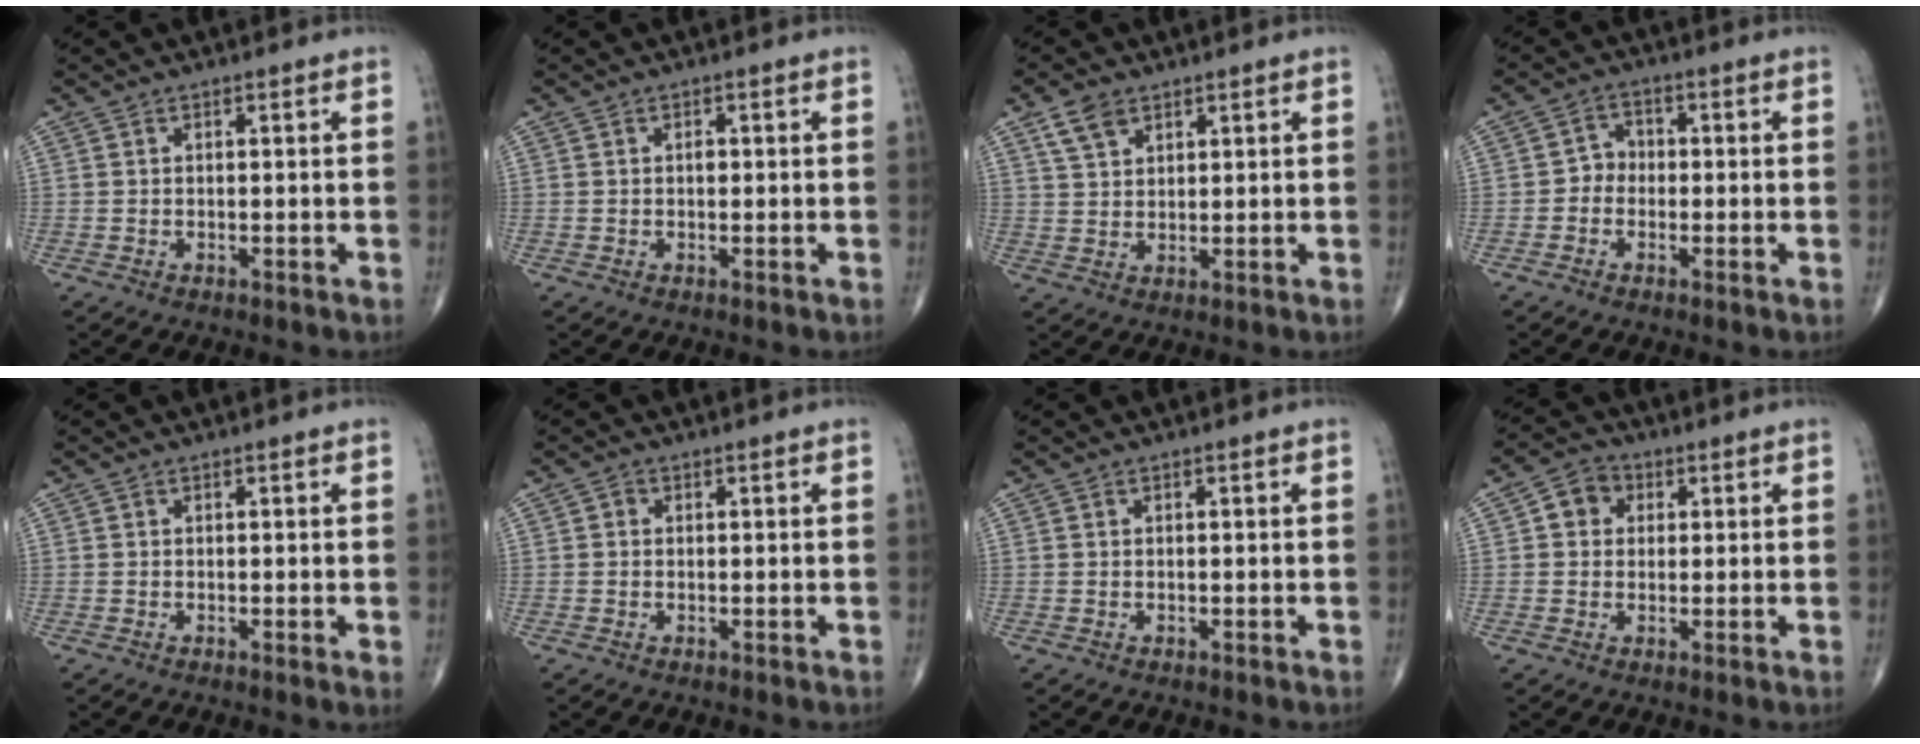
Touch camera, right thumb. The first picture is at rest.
{"total": 0.8, "force": [0.0, 0.6, 0.6], "torque": [-0.004, 0.002, -0.003]}
{"total": 4.9, "force": [2.9, 3.0, 2.5], "torque": [-0.037, -0.010, 0.059]}
{"total": 3.3, "force": [-0.9, 2.9, 1.4], "torque": [0.000, 0.015, -0.028]}
{"total": 0.9, "force": [0.0, 0.0, 0.9], "torque": [-0.015, -0.003, -0.004]}
{"total": 0.9, "force": [0.1, 0.8, 0.4], "torque": [0.001, 0.002, -0.003]}
{"total": 0.0}
{"total": 5.0, "force": [1.1, 4.3, 2.3], "torque": [-0.015, 0.007, 0.008]}